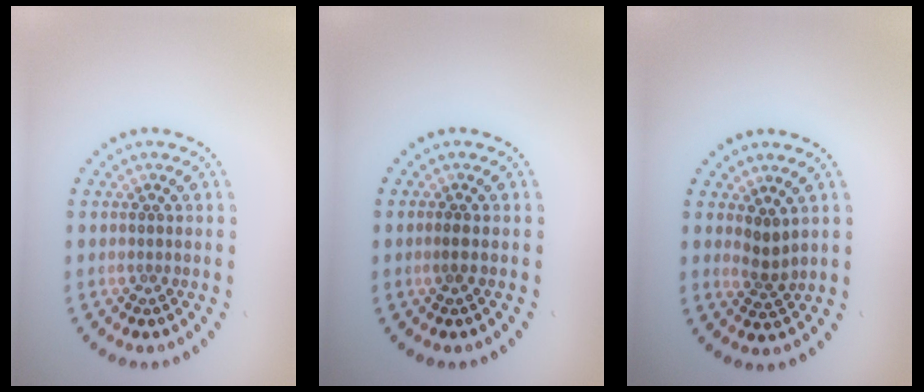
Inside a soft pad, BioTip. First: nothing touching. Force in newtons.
{"total": 0.8, "press": 0.7, "slide": 0.3}
{"total": 2.0, "press": 1.4, "slide": 1.4}